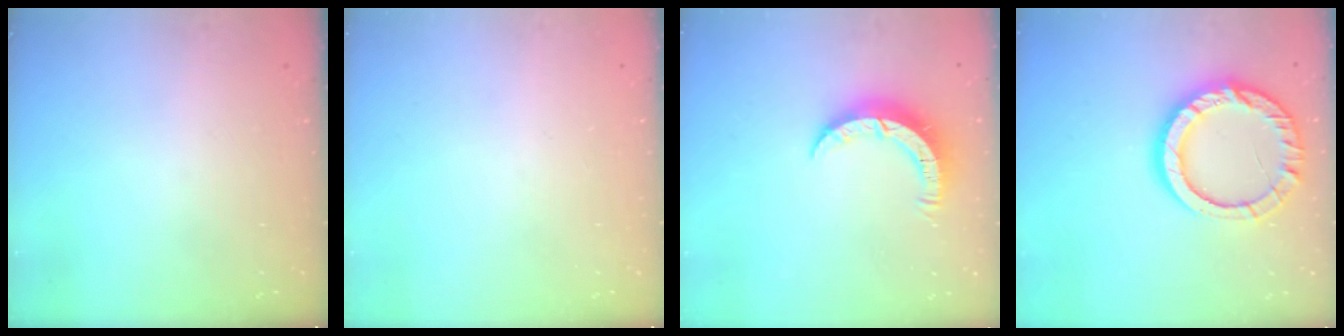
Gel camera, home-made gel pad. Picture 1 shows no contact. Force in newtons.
{"total": 0.0}
{"total": 8.2, "press": 8.2, "slide": 0.2}
{"total": 14.7, "press": 14.7, "slide": 1.0}